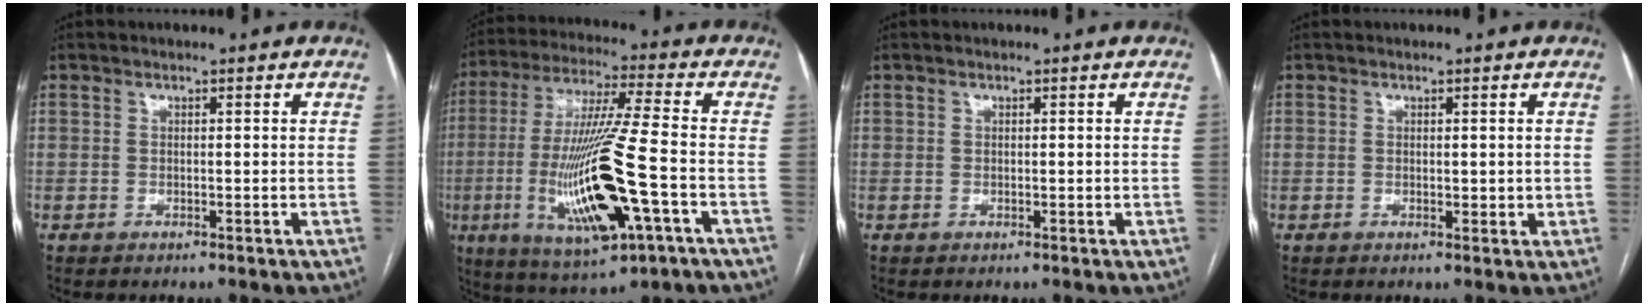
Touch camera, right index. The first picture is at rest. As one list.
[{"total": 18.9, "force": [-4.9, 1.6, 18.2], "torque": [-0.381, -0.024, -0.082]}, {"total": 0.5, "force": [0.3, 0.4, 0.2], "torque": [0.005, -0.001, 0.003]}, {"total": 1.6, "force": [0.3, 1.0, 1.2], "torque": [-0.013, -0.004, 0.007]}]